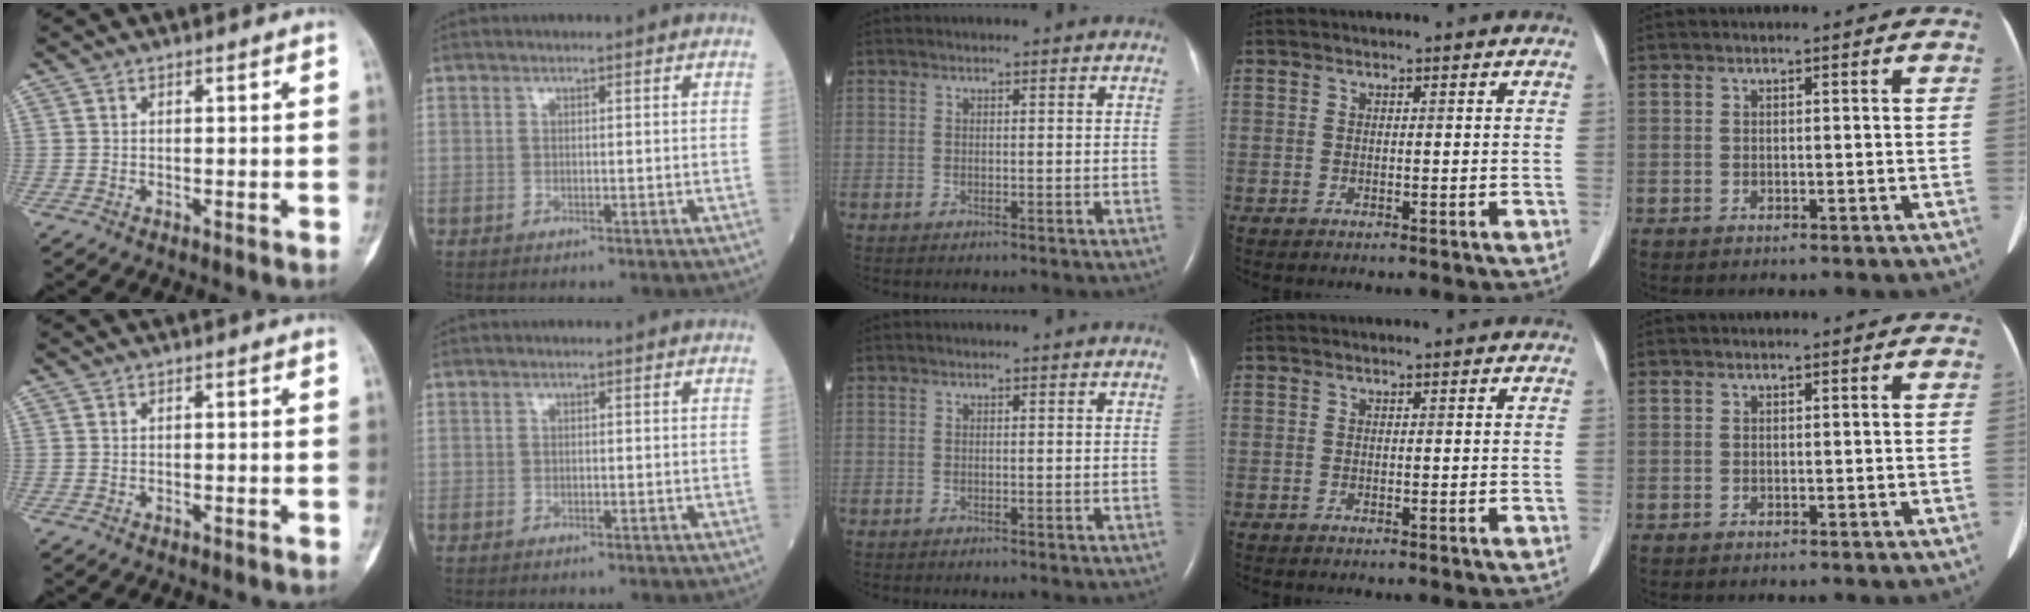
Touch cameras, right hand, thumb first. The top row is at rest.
{}